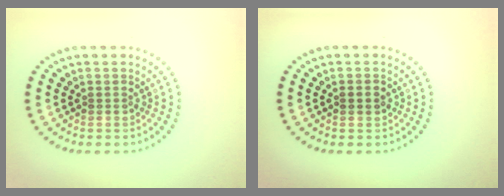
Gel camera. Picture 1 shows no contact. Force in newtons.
{"total": 1.4, "press": 1.4, "slide": 0.2}